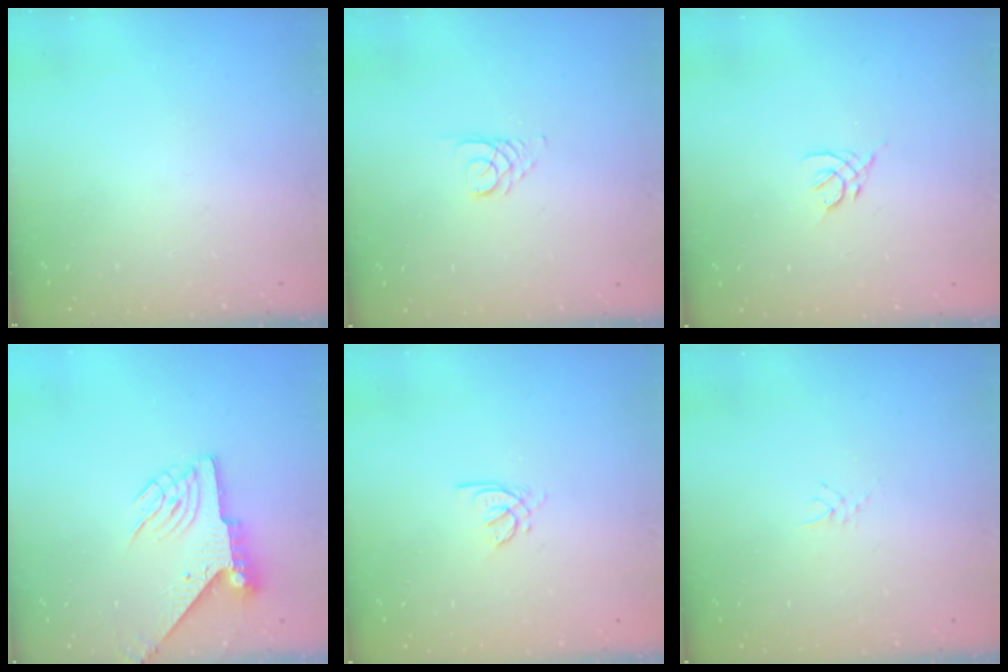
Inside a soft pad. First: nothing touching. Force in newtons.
{"total": 2.6, "press": 2.6, "slide": 0.2}
{"total": 2.2, "press": 2.1, "slide": 0.6}
{"total": 7.3, "press": 7.3, "slide": 0.6}
{"total": 2.1, "press": 2.0, "slide": 0.6}
{"total": 2.4, "press": 2.4, "slide": 0.4}